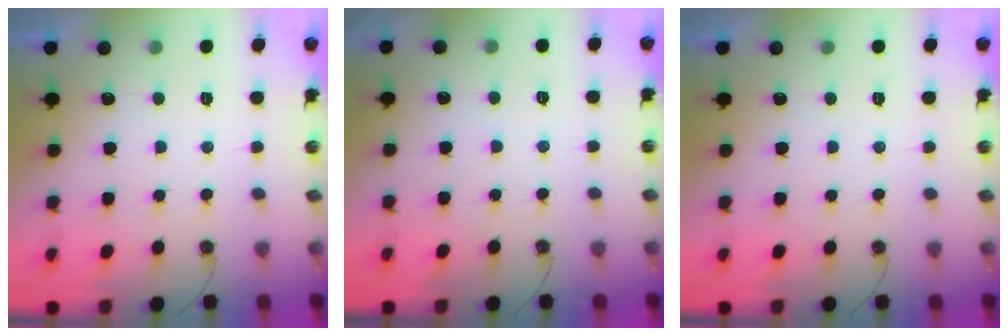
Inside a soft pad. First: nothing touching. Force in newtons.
{"total": 2.4, "press": 2.3, "slide": 0.4}
{"total": 0.0}